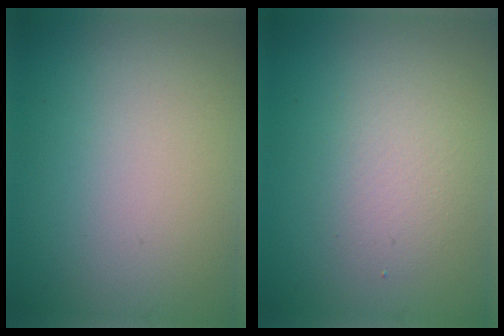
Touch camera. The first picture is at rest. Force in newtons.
{"total": 2.3, "press": 2.3, "slide": 0.1}